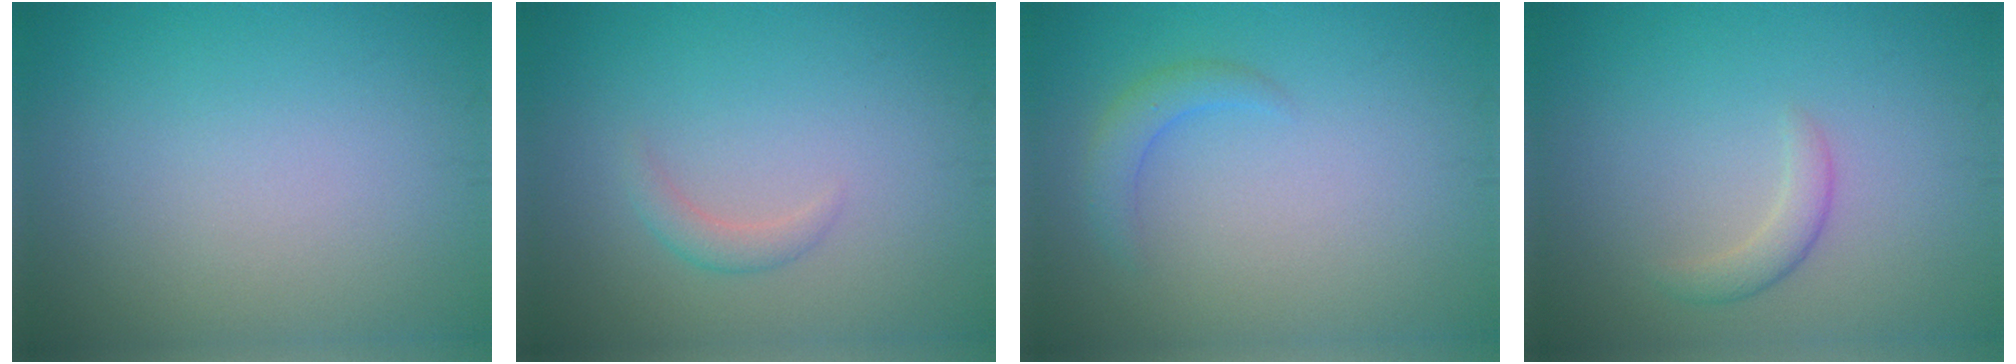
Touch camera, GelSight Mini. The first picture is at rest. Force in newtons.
{"total": 1.3, "press": 1.3, "slide": 0.1}
{"total": 1.7, "press": 1.7, "slide": 0.2}
{"total": 1.7, "press": 1.7, "slide": 0.1}